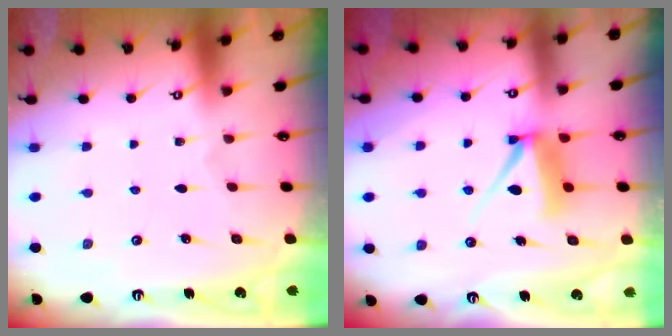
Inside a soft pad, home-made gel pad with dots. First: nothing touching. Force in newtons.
{"total": 8.2, "press": 8.2, "slide": 0.8}